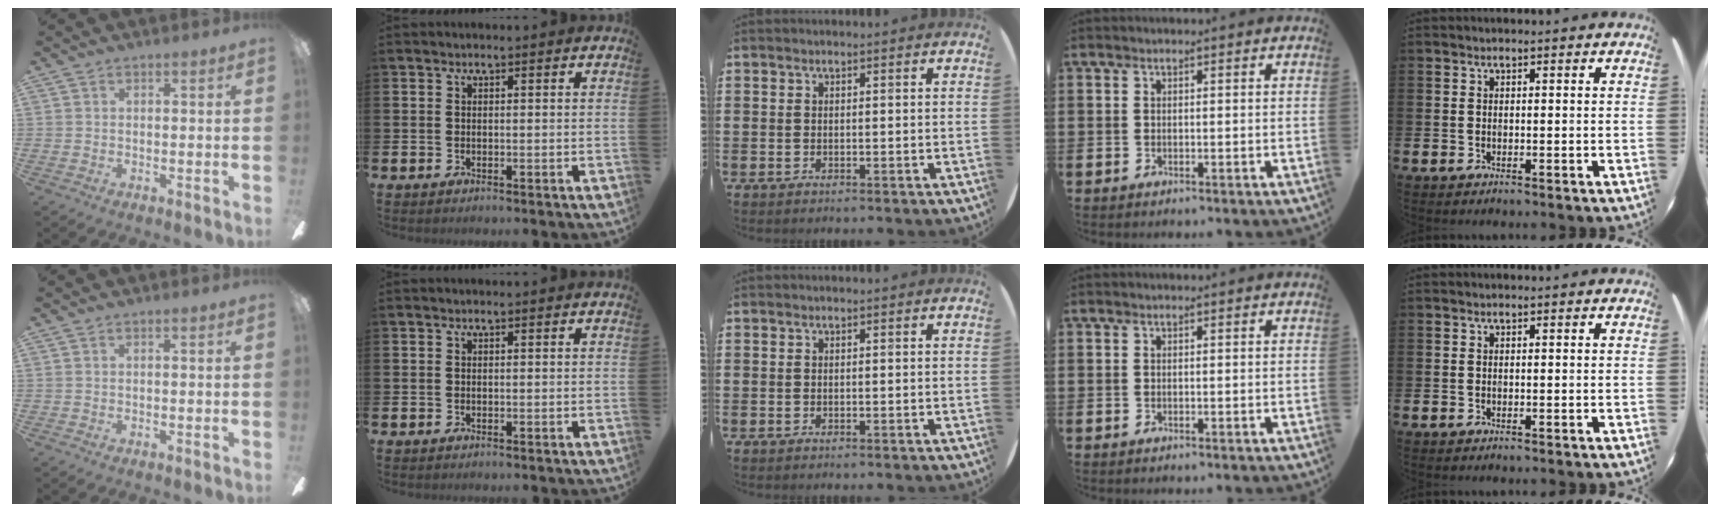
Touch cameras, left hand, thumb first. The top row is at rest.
{}